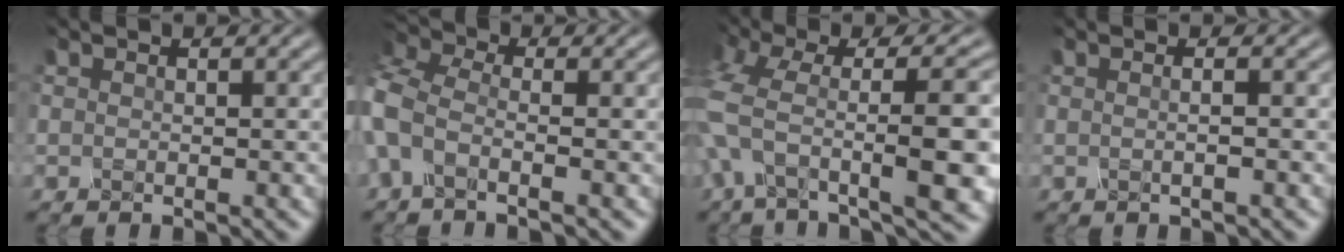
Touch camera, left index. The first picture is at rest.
{"total": 5.6, "force": [-1.4, 3.5, 4.2], "torque": [-0.127, 0.010, -0.048]}
{"total": 10.2, "force": [-1.5, 3.6, 9.5], "torque": [-0.169, -0.008, -0.019]}
{"total": 2.8, "force": [0.6, 1.4, 2.3], "torque": [-0.018, 0.022, -0.024]}